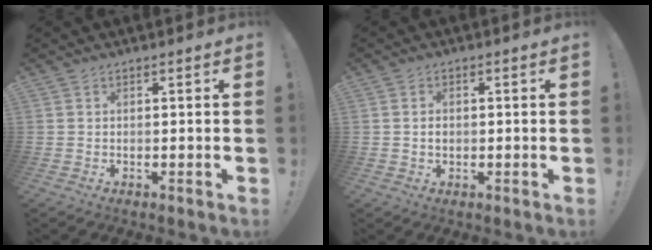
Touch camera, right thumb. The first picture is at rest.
{"total": 1.8, "force": [-0.1, 1.3, 1.3], "torque": [-0.016, 0.003, -0.002]}